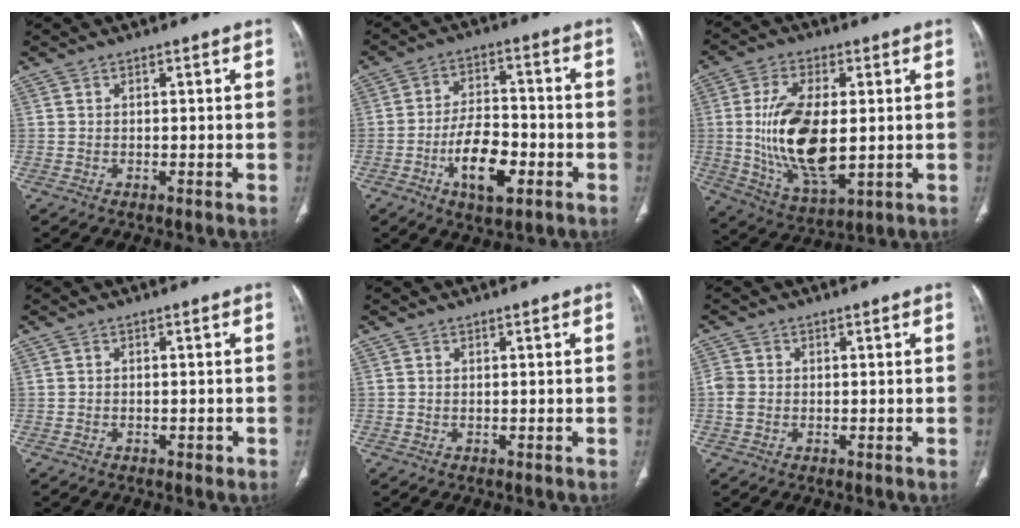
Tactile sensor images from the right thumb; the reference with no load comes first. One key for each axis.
{"total": 11.0, "fx": -4.2, "fy": 5.3, "fz": 8.6, "tx": -0.140, "ty": 0.022, "tz": -0.070}
{"total": 16.8, "fx": 0.1, "fy": 8.1, "fz": 14.7, "tx": -0.279, "ty": -0.018, "tz": 0.013}
{"total": 1.0, "fx": -0.5, "fy": 0.6, "fz": 0.6, "tx": -0.009, "ty": -0.001, "tz": -0.007}
{"total": 0.0}
{"total": 2.4, "fx": -0.3, "fy": 1.9, "fz": 1.4, "tx": -0.038, "ty": 0.002, "tz": -0.008}